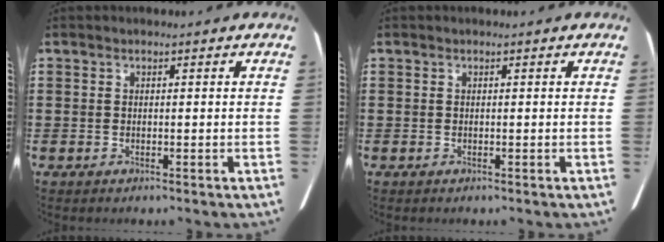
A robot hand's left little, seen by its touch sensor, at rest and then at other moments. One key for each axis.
{"total": 0.0}